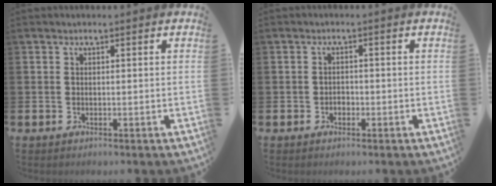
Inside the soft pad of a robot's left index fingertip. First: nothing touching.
{"total": 1.2, "force": [-0.6, 1.0, 0.4], "torque": [-0.007, 0.002, -0.014]}